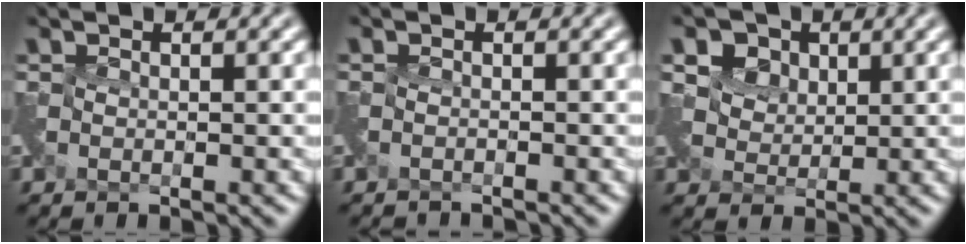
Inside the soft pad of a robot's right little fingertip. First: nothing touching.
{"total": 1.6, "force": [-1.5, -0.3, -0.5], "torque": [0.010, -0.015, -0.034]}
{"total": 8.1, "force": [4.8, 5.2, 3.7], "torque": [-0.062, 0.031, 0.056]}